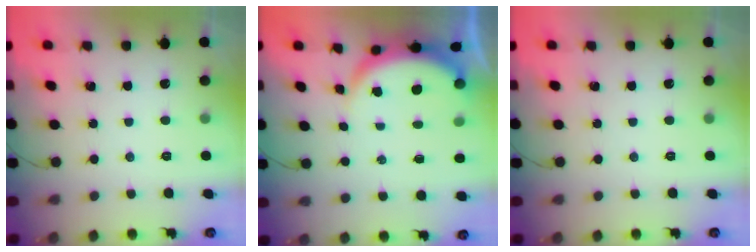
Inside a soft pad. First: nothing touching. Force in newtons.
{"total": 5.3, "press": 5.3, "slide": 0.1}
{"total": 0.0}